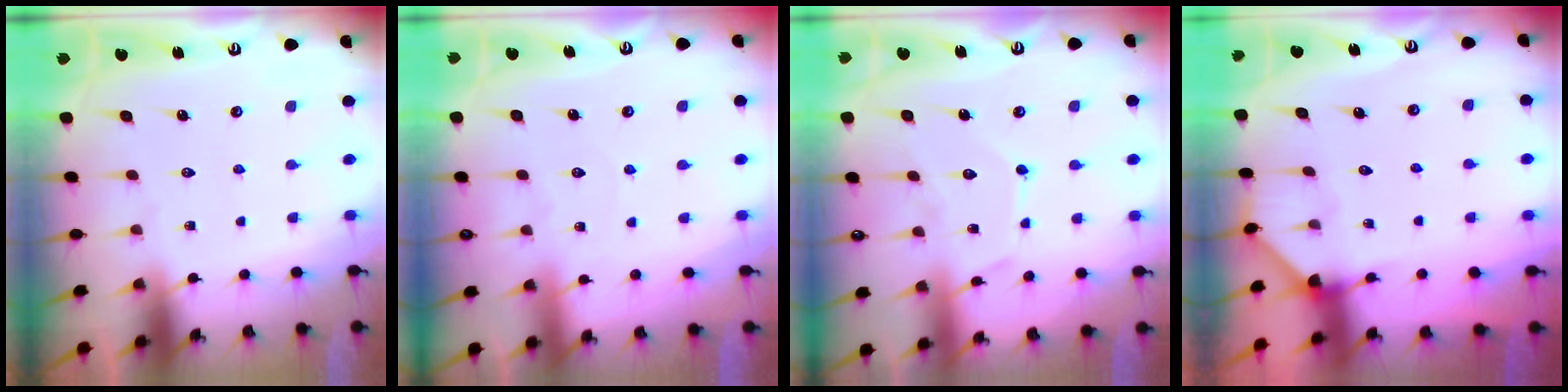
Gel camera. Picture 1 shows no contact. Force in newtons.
{"total": 2.8, "press": 2.8, "slide": 0.3}
{"total": 9.8, "press": 9.8, "slide": 0.8}
{"total": 2.5, "press": 2.5, "slide": 0.2}